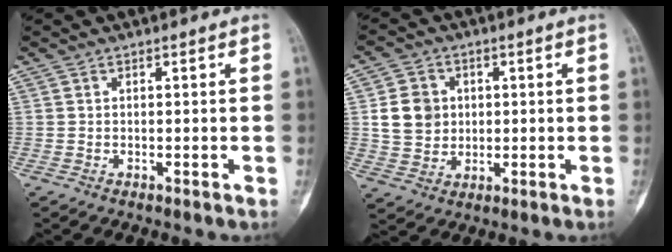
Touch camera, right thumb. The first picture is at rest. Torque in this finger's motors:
{"motor_torque": [0.39, 0.42, 0.42, -0.23, 0.00]}